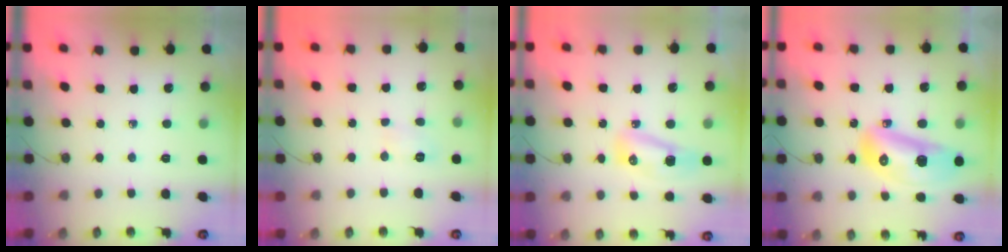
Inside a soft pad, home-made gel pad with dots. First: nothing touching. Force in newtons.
{"total": 4.4, "press": 4.4, "slide": 0.5}
{"total": 11.2, "press": 9.1, "slide": 6.7}
{"total": 15.2, "press": 15.1, "slide": 1.8}